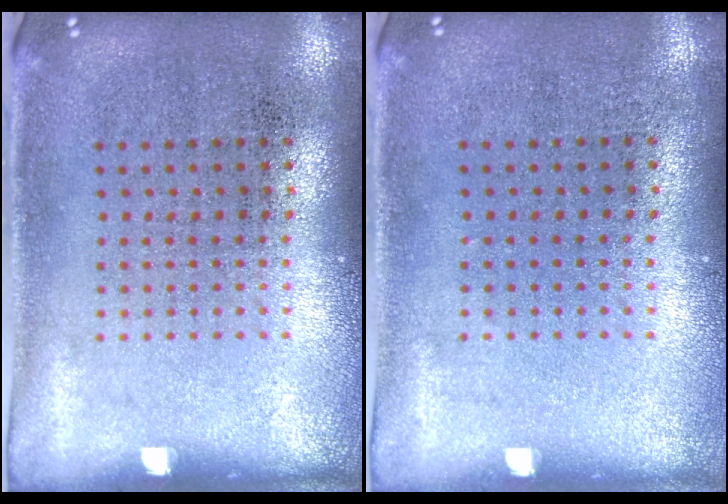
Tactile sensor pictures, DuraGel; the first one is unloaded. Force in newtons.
{"total": 0.0}